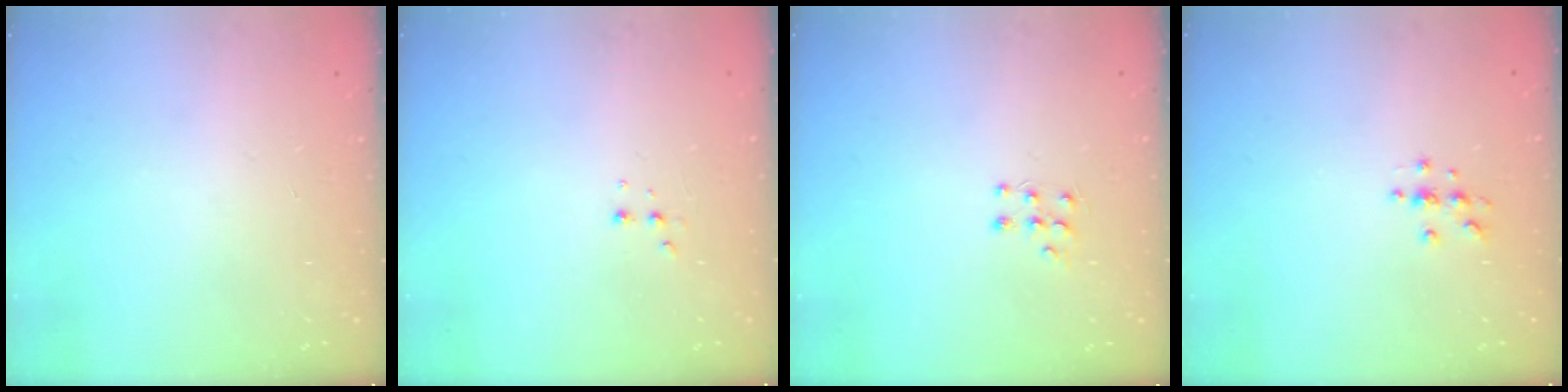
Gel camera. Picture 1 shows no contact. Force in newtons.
{"total": 2.9, "press": 2.8, "slide": 1.0}
{"total": 5.8, "press": 5.8, "slide": 1.0}
{"total": 3.7, "press": 3.7, "slide": 0.4}